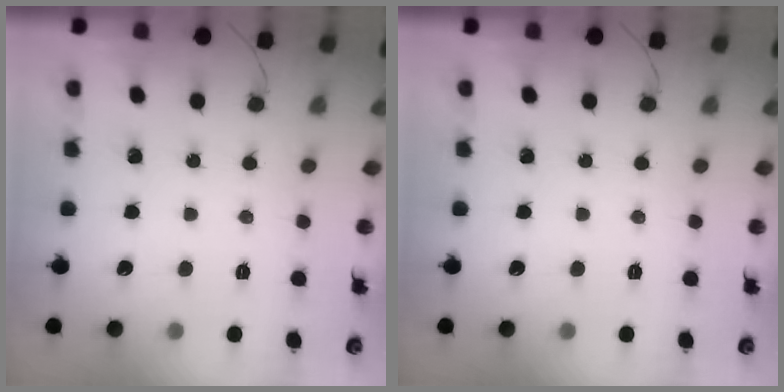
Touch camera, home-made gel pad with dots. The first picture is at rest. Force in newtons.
{"total": 0.0}